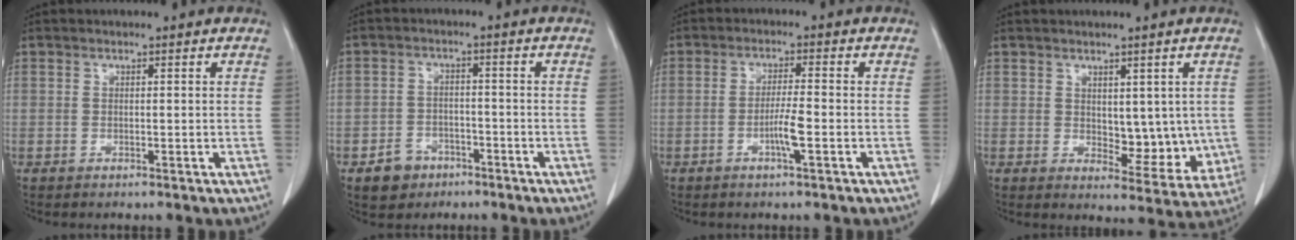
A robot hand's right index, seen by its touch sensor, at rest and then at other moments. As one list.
[{"total": 4.7, "force": [-2.9, 3.6, 1.2], "torque": [-0.019, 0.009, -0.041]}, {"total": 4.0, "force": [-1.4, -0.1, 3.7], "torque": [-0.071, -0.004, -0.029]}, {"total": 7.5, "force": [0.6, 4.2, 6.1], "torque": [-0.057, -0.010, 0.019]}]